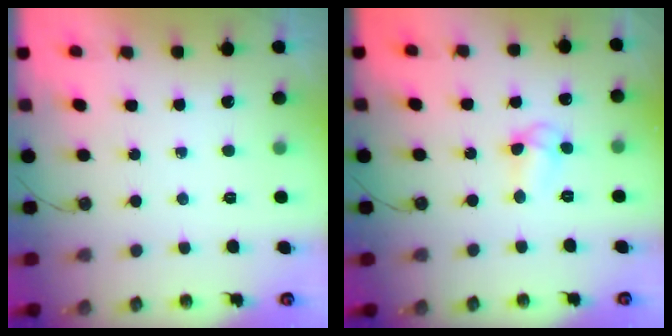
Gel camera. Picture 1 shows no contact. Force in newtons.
{"total": 5.0, "press": 5.0, "slide": 0.5}